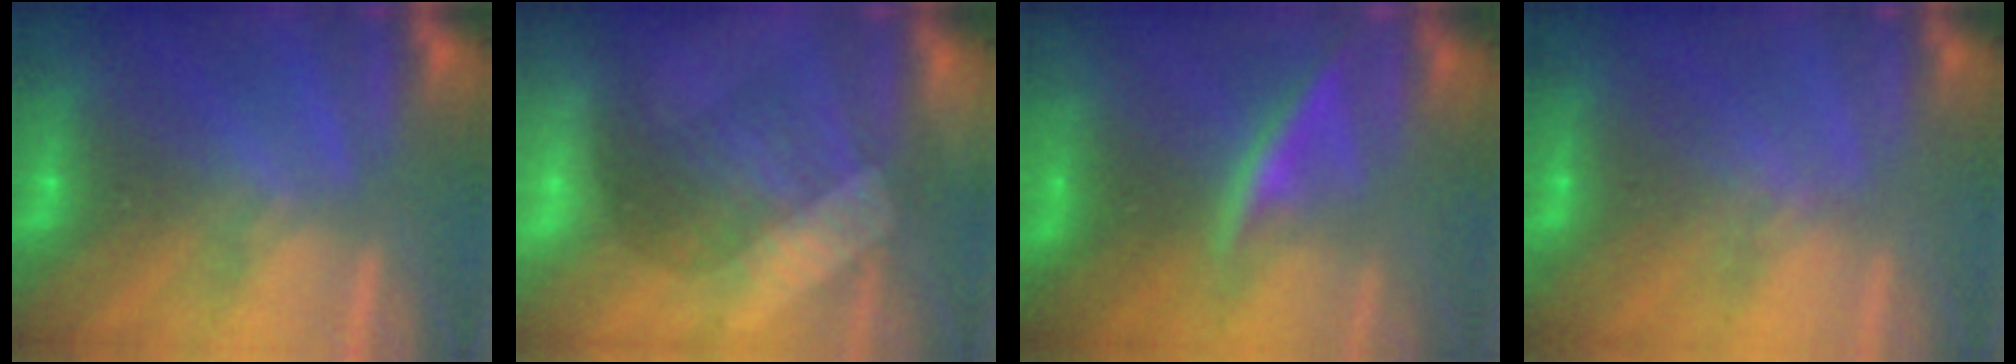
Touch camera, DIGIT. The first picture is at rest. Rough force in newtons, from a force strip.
{"total": 3.5}
{"total": 2.4}
{"total": 1.4}